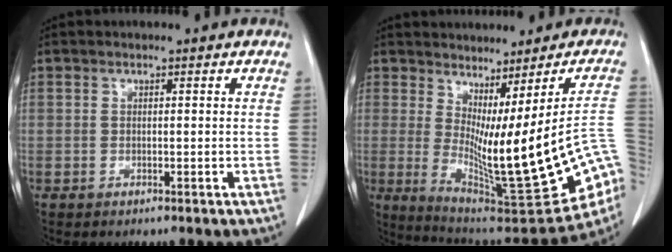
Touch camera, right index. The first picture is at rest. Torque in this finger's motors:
{"motor_torque": [1.64, 0.50, 0.60, 0.21]}